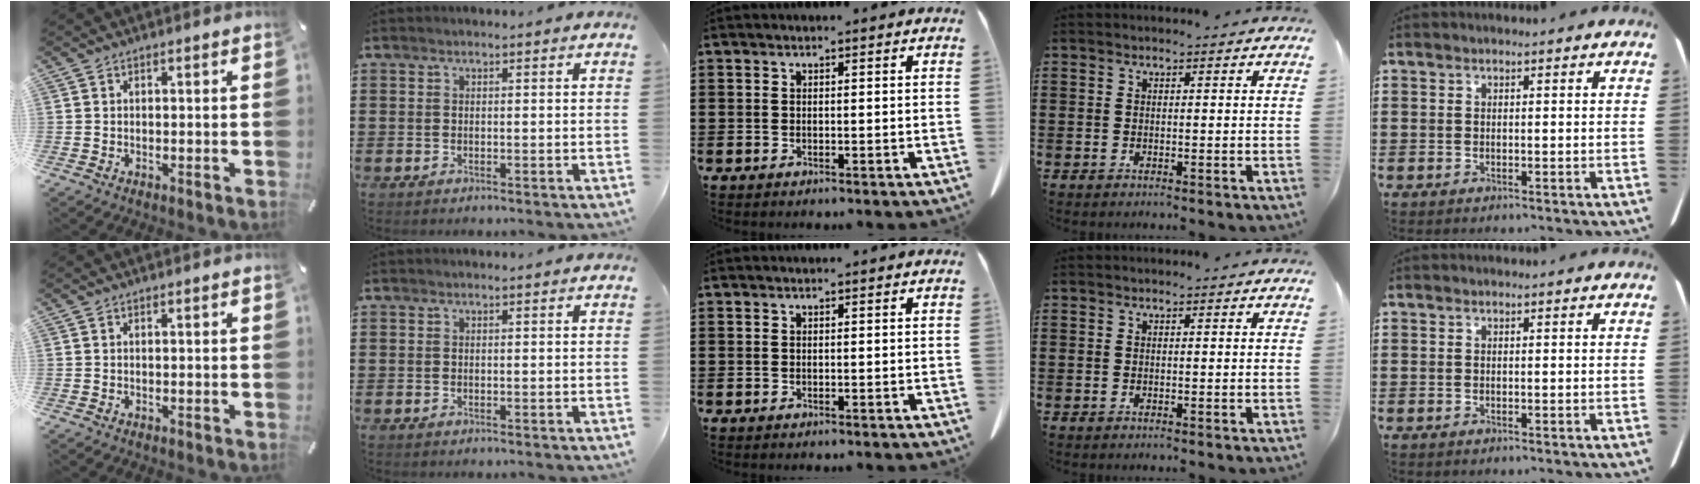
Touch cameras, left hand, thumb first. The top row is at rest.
{}